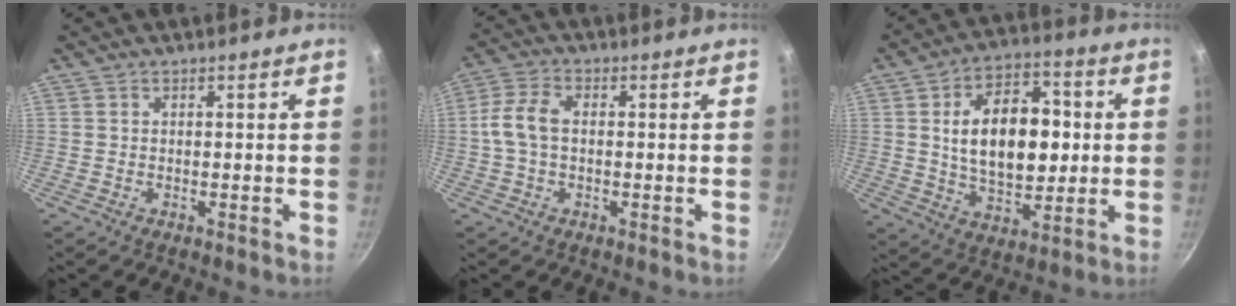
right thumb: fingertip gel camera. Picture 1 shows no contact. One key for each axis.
{"total": 6.5, "fx": 0.0, "fy": 4.0, "fz": 5.1, "tx": -0.114, "ty": 0.019, "tz": -0.005}
{"total": 17.6, "fx": 2.0, "fy": 10.5, "fz": 14.0, "tx": -0.184, "ty": 0.007, "tz": 0.034}